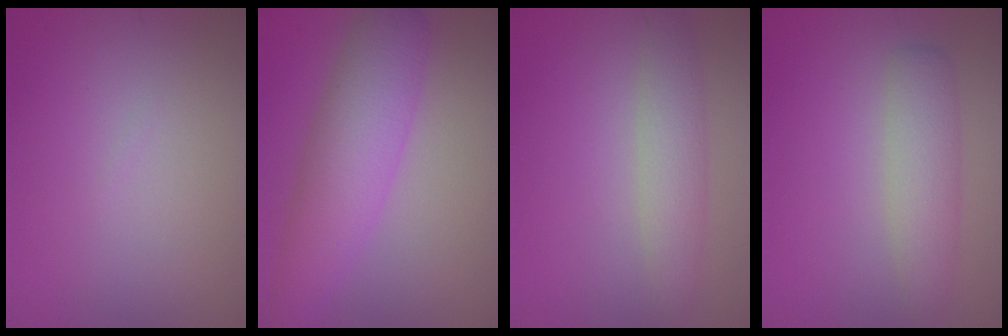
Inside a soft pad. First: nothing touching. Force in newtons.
{"total": 6.5, "press": 6.5, "slide": 0.2}
{"total": 3.0, "press": 3.0, "slide": 0.0}
{"total": 3.3, "press": 3.3, "slide": 0.1}